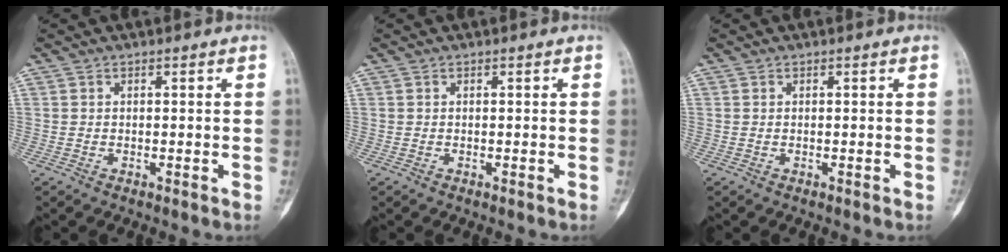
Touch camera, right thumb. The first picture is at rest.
{"total": 0.0}
{"total": 0.0}